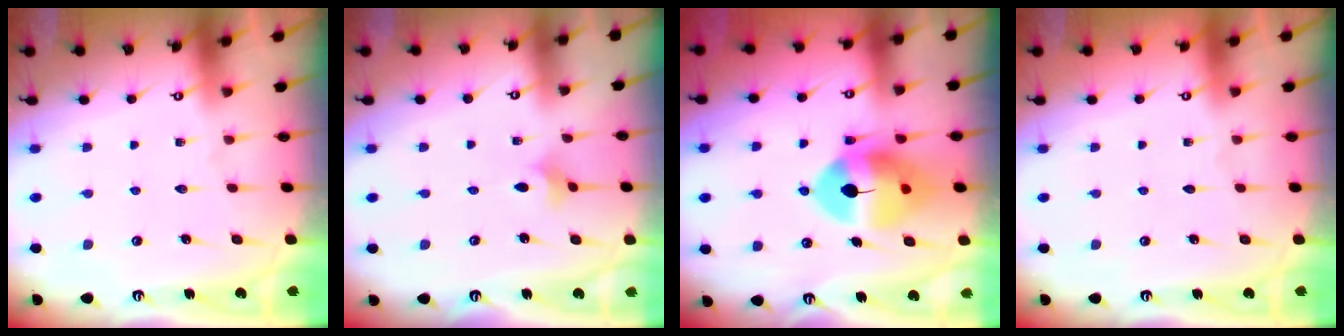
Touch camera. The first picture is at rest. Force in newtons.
{"total": 2.9, "press": 2.9, "slide": 0.5}
{"total": 12.4, "press": 12.2, "slide": 2.2}
{"total": 0.0}